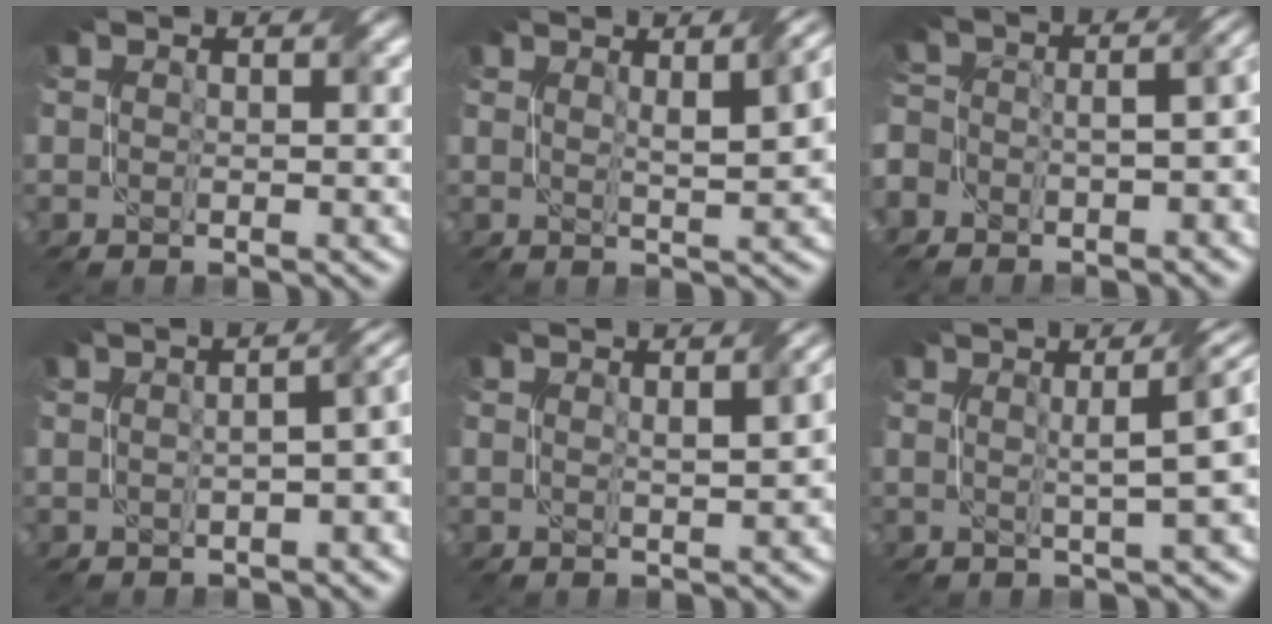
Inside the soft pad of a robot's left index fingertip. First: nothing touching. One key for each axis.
{"total": 5.2, "fx": 1.8, "fy": 1.4, "fz": 4.6, "tx": -0.033, "ty": 0.018, "tz": 0.020}
{"total": 11.2, "fx": -5.8, "fy": 6.7, "fz": 6.9, "tx": -0.090, "ty": -0.003, "tz": -0.088}
{"total": 6.3, "fx": -0.5, "fy": 2.9, "fz": 5.6, "tx": -0.043, "ty": 0.003, "tz": -0.008}
{"total": 3.4, "fx": 0.7, "fy": 0.7, "fz": 3.2, "tx": -0.031, "ty": 0.015, "tz": 0.012}
{"total": 6.1, "fx": 1.8, "fy": 1.8, "fz": 5.5, "tx": -0.036, "ty": 0.028, "tz": 0.007}